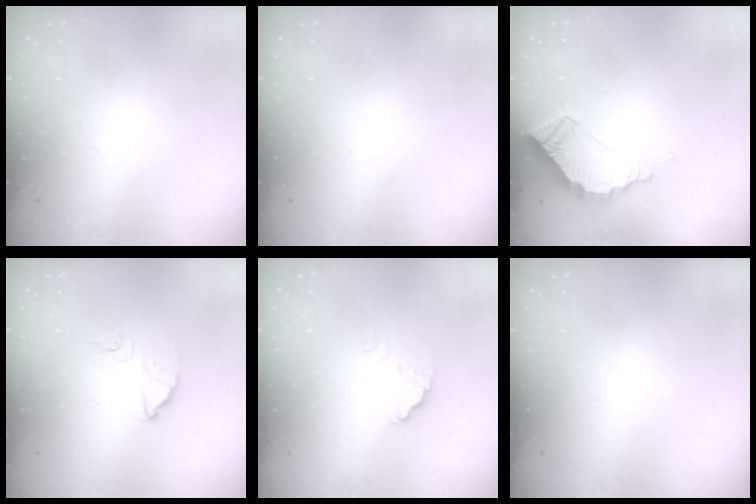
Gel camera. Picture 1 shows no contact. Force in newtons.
{"total": 0.0}
{"total": 6.3, "press": 6.3, "slide": 0.4}
{"total": 3.9, "press": 3.9, "slide": 0.3}
{"total": 2.2, "press": 2.2, "slide": 0.0}
{"total": 0.0}